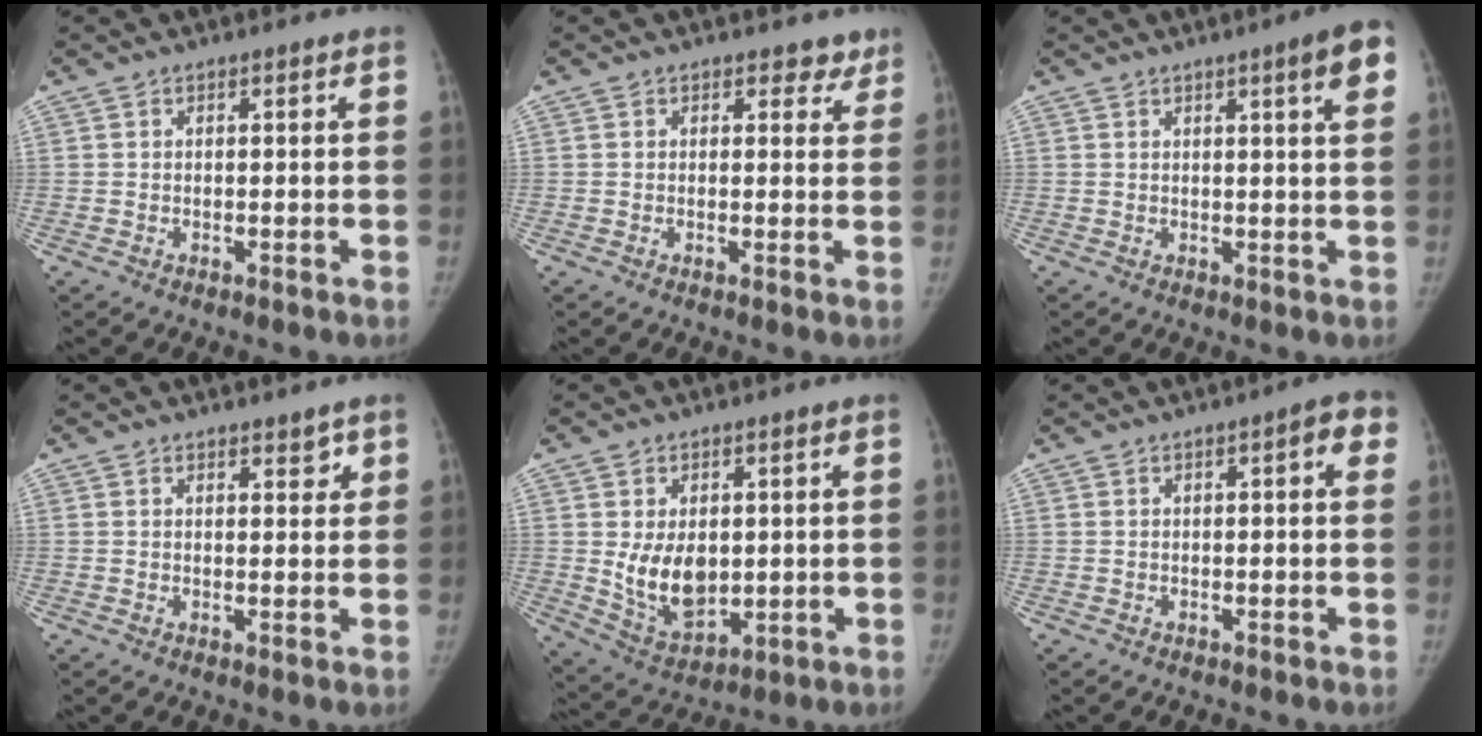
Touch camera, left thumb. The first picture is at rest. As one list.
[{"total": 2.6, "force": [2.0, 1.6, 0.3], "torque": [0.030, -0.010, 0.015]}, {"total": 6.1, "force": [2.8, 0.5, 5.4], "torque": [-0.066, -0.008, 0.034]}, {"total": 2.4, "force": [1.7, 1.1, 1.1], "torque": [0.003, -0.010, 0.024]}, {"total": 10.2, "force": [0.7, 6.8, 7.5], "torque": [-0.098, -0.020, 0.033]}, {"total": 3.7, "force": [1.0, 1.0, 3.3], "torque": [-0.028, 0.005, 0.005]}]